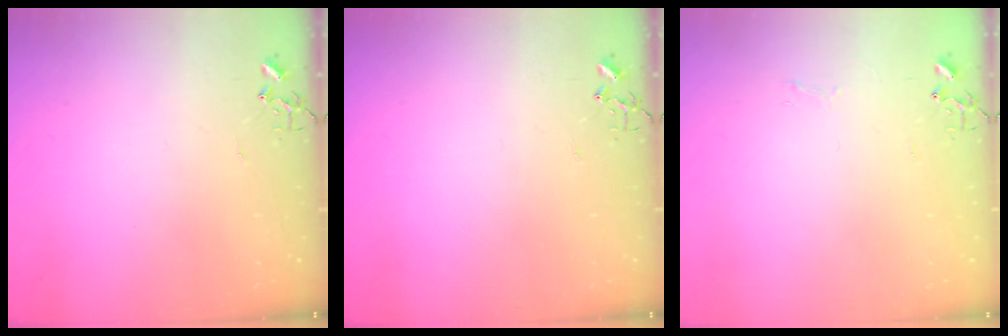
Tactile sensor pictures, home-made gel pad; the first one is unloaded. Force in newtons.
{"total": 0.0}
{"total": 3.4, "press": 3.4, "slide": 0.3}